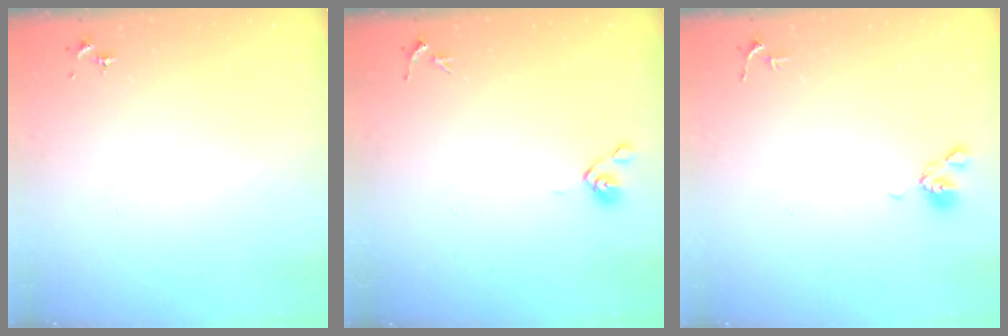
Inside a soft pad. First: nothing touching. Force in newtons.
{"total": 4.3, "press": 4.1, "slide": 1.3}
{"total": 4.4, "press": 4.3, "slide": 0.9}